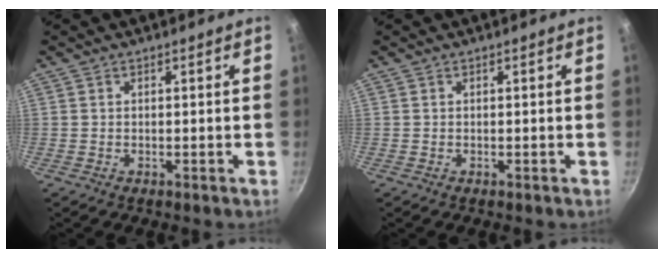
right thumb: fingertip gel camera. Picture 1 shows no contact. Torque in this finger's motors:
{"motor_torque": [0.01, -0.01, 0.00, 0.00, 0.00]}